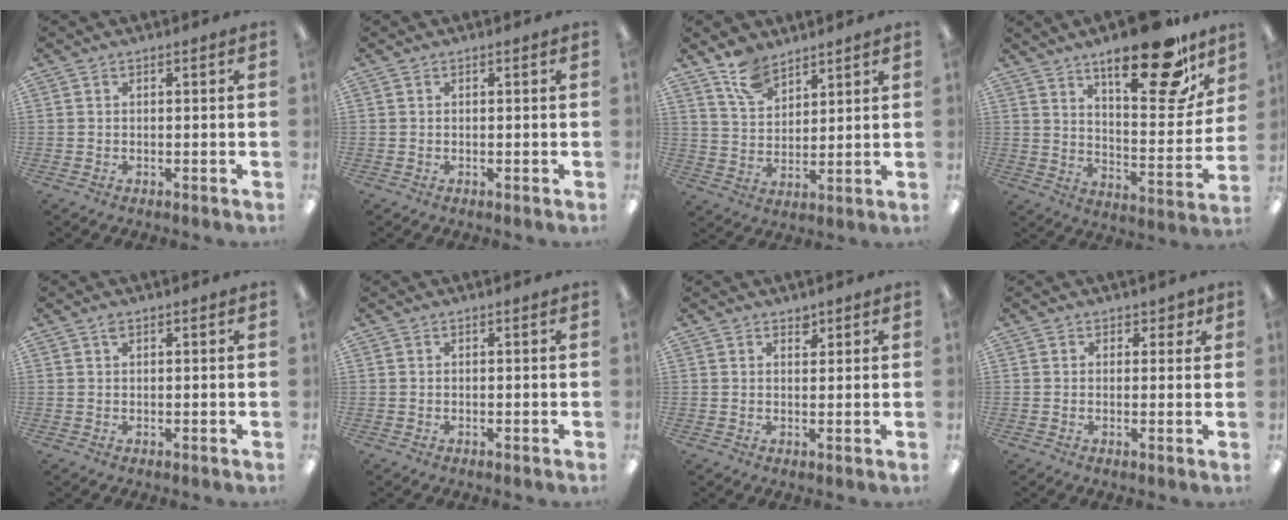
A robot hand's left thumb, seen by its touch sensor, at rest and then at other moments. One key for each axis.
{"total": 0.0}
{"total": 8.9, "fx": 7.0, "fy": 4.5, "fz": 3.3, "tx": -0.070, "ty": -0.031, "tz": 0.131}
{"total": 21.2, "fx": 14.5, "fy": 7.0, "fz": 13.8, "tx": -0.193, "ty": -0.094, "tz": 0.231}
{"total": 1.4, "fx": 0.7, "fy": 0.7, "fz": 1.0, "tx": -0.022, "ty": 0.004, "tz": 0.013}
{"total": 0.0}
{"total": 1.9, "fx": 1.5, "fy": 1.0, "fz": 0.6, "tx": 0.004, "ty": -0.007, "tz": 0.025}
{"total": 2.1, "fx": 1.1, "fy": 1.6, "fz": 0.6, "tx": 0.003, "ty": 0.000, "tz": 0.017}